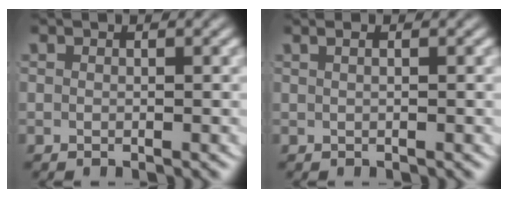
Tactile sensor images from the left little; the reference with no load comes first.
{"total": 1.6, "force": [0.8, 0.4, 1.4], "torque": [-0.007, 0.013, 0.008]}